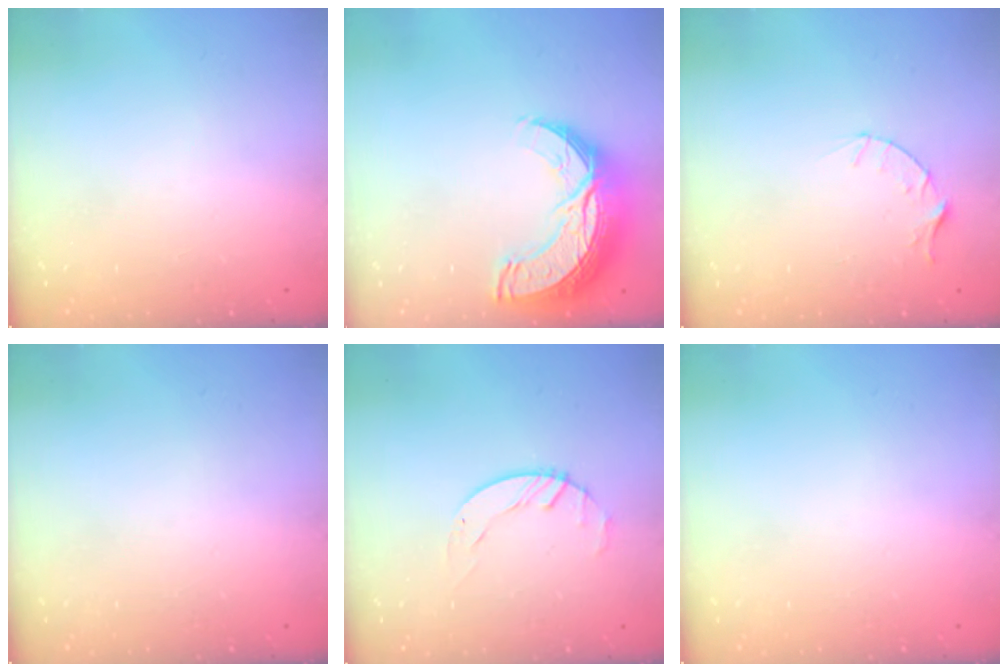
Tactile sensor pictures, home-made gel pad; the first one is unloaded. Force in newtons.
{"total": 15.0, "press": 14.9, "slide": 1.0}
{"total": 3.5, "press": 3.5, "slide": 0.4}
{"total": 0.0}
{"total": 1.7, "press": 1.7, "slide": 0.3}
{"total": 0.0}